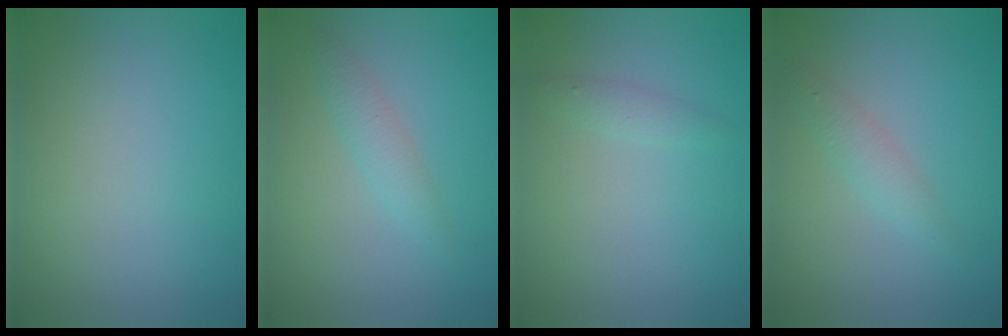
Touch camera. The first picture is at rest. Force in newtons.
{"total": 1.6, "press": 1.6, "slide": 0.0}
{"total": 1.0, "press": 1.0, "slide": 0.1}
{"total": 1.6, "press": 1.6, "slide": 0.0}